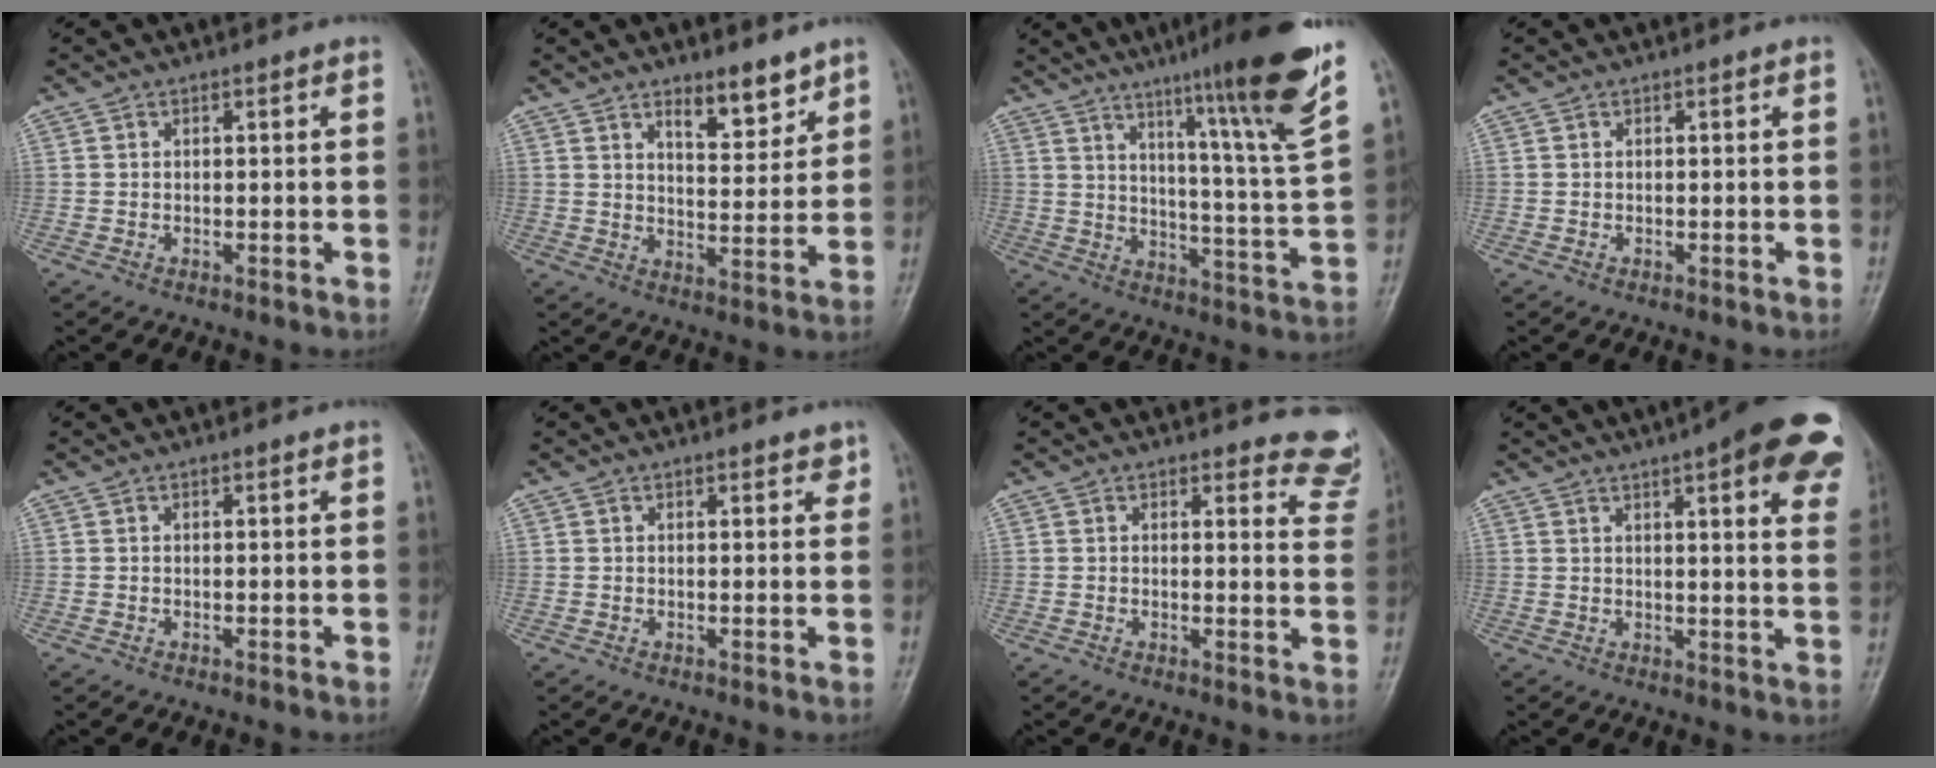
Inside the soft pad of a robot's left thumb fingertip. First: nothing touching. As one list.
[{"total": 7.6, "force": [5.4, 2.8, 4.5], "torque": [-0.047, -0.043, 0.086]}, {"total": 19.5, "force": [12.9, -0.1, 14.7], "torque": [-0.196, -0.075, 0.180]}, {"total": 0.0}, {"total": 0.0}, {"total": 2.0, "force": [1.6, 0.8, 1.1], "torque": [-0.001, -0.007, 0.016]}, {"total": 8.7, "force": [8.3, 2.6, 0.8], "torque": [0.040, -0.065, 0.059]}, {"total": 19.8, "force": [11.0, 5.0, 15.7], "torque": [-0.178, -0.019, 0.121]}]